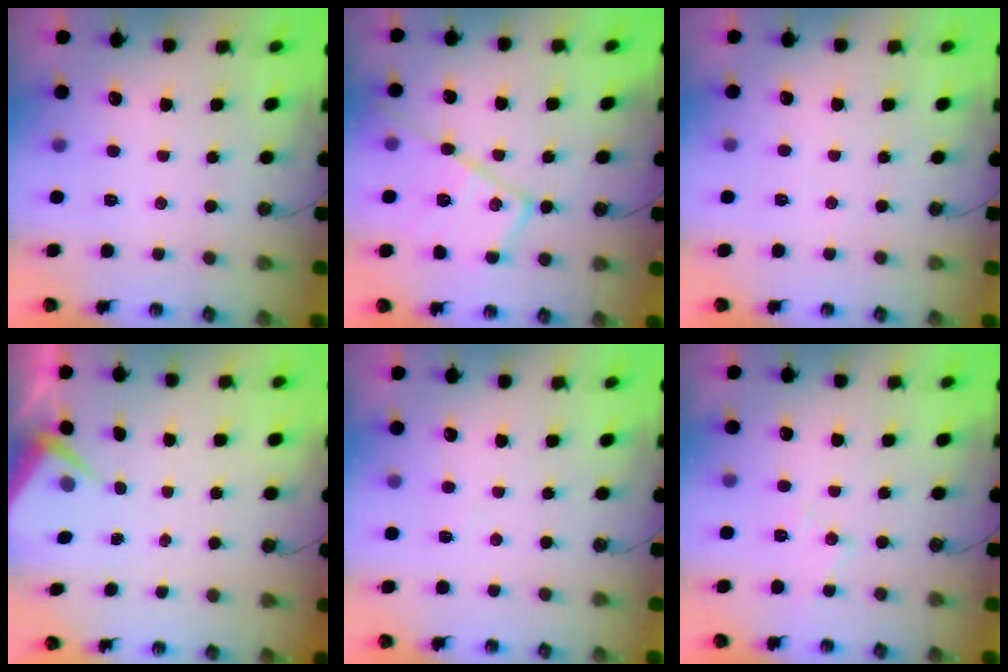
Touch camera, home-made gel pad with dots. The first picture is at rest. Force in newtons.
{"total": 18.7, "press": 18.6, "slide": 1.6}
{"total": 3.2, "press": 3.1, "slide": 0.6}
{"total": 4.2, "press": 4.2, "slide": 0.6}
{"total": 3.5, "press": 3.5, "slide": 0.6}
{"total": 7.8, "press": 7.8, "slide": 0.4}